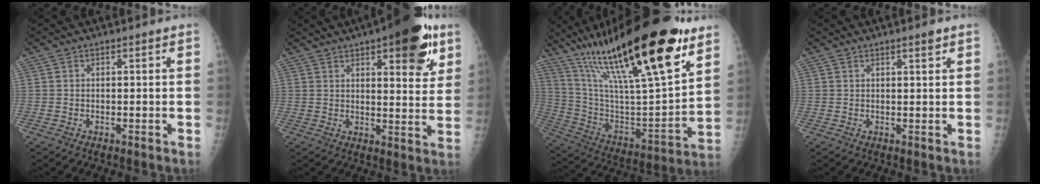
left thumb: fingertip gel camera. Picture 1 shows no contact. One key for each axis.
{"total": 15.5, "fx": 8.1, "fy": 5.4, "fz": 12.0, "tx": -0.123, "ty": -0.030, "tz": 0.105}
{"total": 33.5, "fx": 20.3, "fy": 7.3, "fz": 25.6, "tx": -0.428, "ty": -0.051, "tz": 0.350}
{"total": 1.7, "fx": 1.1, "fy": 0.2, "fz": 1.2, "tx": -0.016, "ty": -0.006, "tz": 0.017}